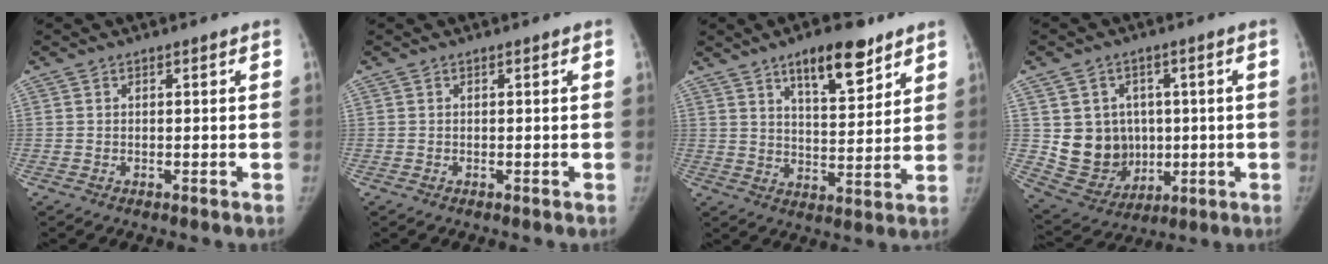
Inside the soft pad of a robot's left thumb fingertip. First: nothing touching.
{"total": 0.0}
{"total": 12.1, "force": [7.8, 4.5, 8.2], "torque": [-0.100, -0.045, 0.124]}
{"total": 11.9, "force": [0.9, 10.7, 5.2], "torque": [-0.048, -0.006, 0.044]}